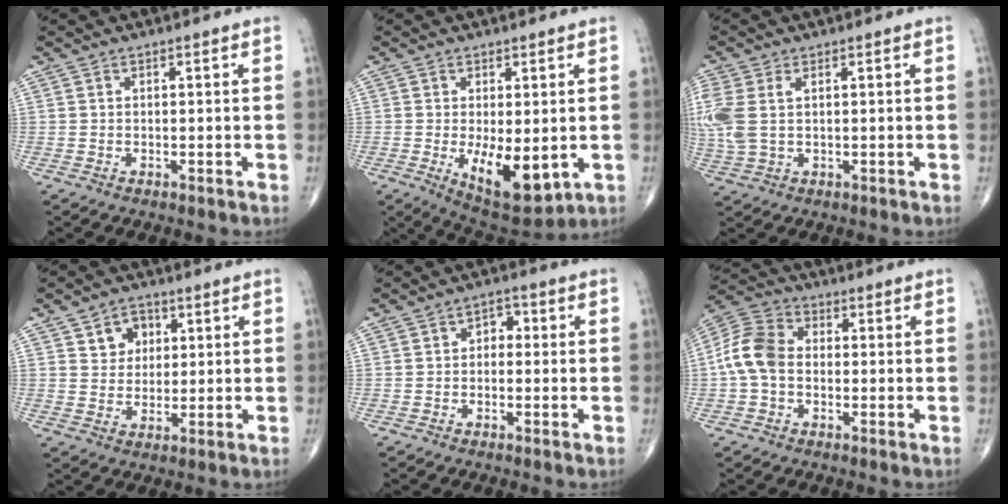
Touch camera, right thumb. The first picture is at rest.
{"total": 10.8, "force": [-2.0, 4.9, 9.5], "torque": [-0.132, -0.024, -0.015]}
{"total": 8.2, "force": [1.4, 4.7, 6.5], "torque": [-0.190, 0.014, 0.039]}
{"total": 5.7, "force": [2.3, 4.6, 2.4], "torque": [-0.010, -0.008, 0.036]}
{"total": 2.9, "force": [-0.1, 2.1, 2.1], "torque": [-0.011, 0.012, -0.012]}
{"total": 9.3, "force": [-0.8, 6.7, 6.4], "torque": [-0.125, 0.028, -0.030]}